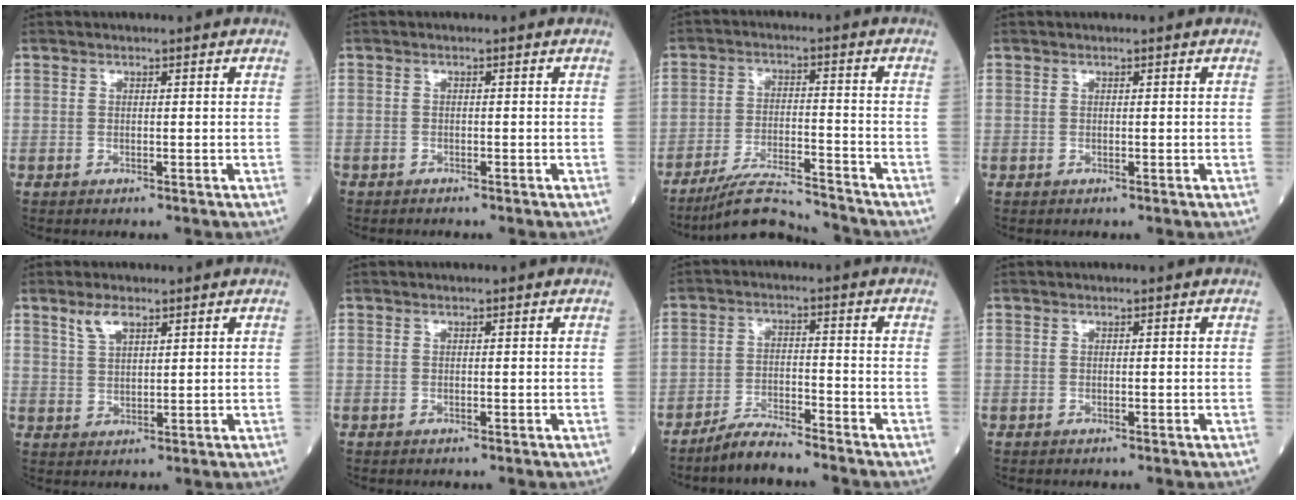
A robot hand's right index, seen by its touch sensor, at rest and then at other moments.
{"total": 1.1, "force": [-1.0, 0.4, 0.3], "torque": [-0.010, -0.001, -0.018]}
{"total": 9.0, "force": [-8.7, -0.2, 2.3], "torque": [-0.042, -0.005, -0.158]}
{"total": 0.0}
{"total": 3.7, "force": [2.6, 1.3, 2.4], "torque": [-0.052, 0.004, 0.054]}
{"total": 0.0}
{"total": 5.2, "force": [-4.8, 0.3, 1.9], "torque": [-0.033, -0.014, -0.094]}
{"total": 0.0}